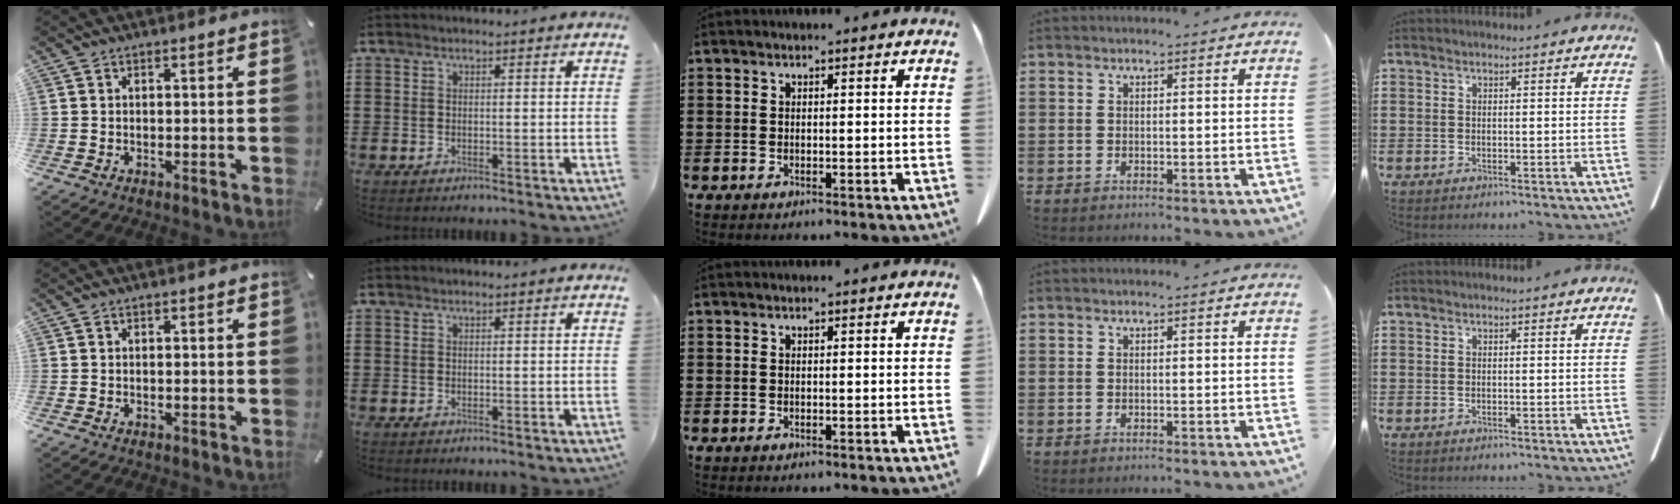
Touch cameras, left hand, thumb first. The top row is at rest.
{}